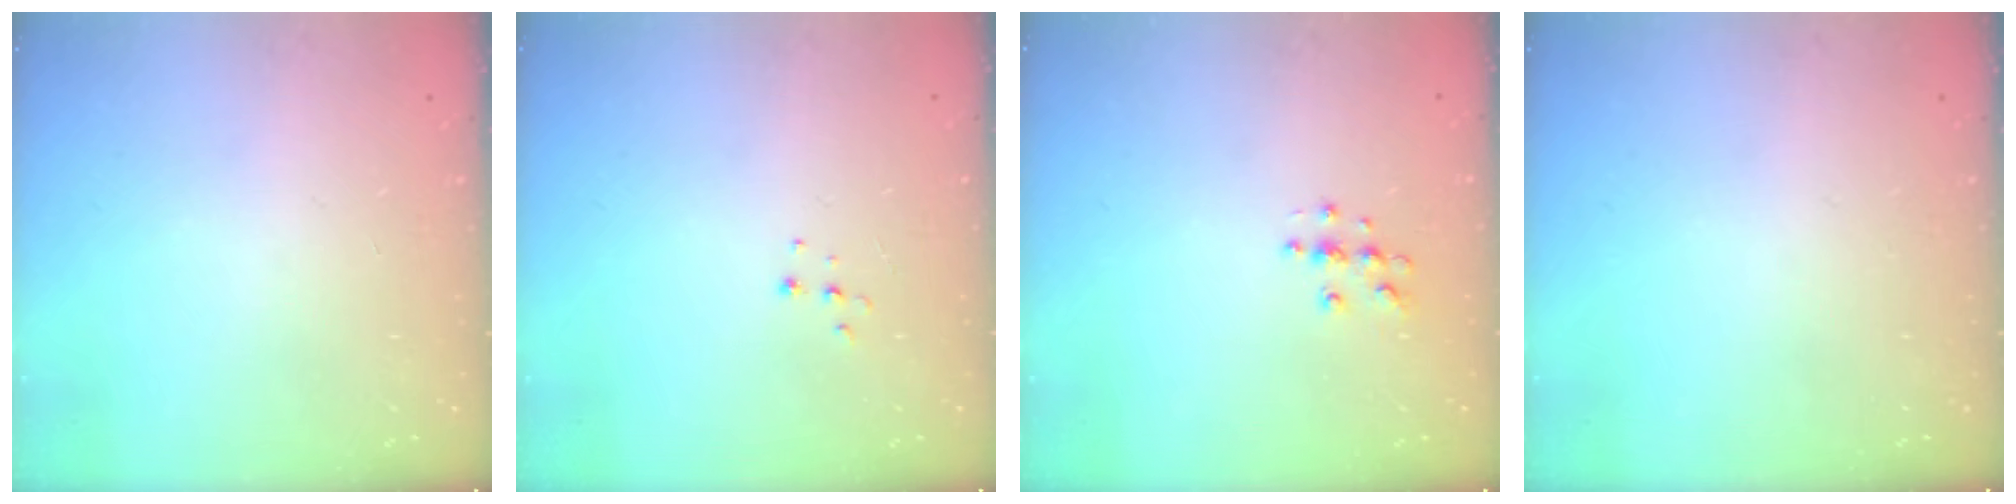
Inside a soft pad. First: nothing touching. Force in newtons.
{"total": 4.9, "press": 4.9, "slide": 0.7}
{"total": 5.4, "press": 5.4, "slide": 0.6}
{"total": 0.0}